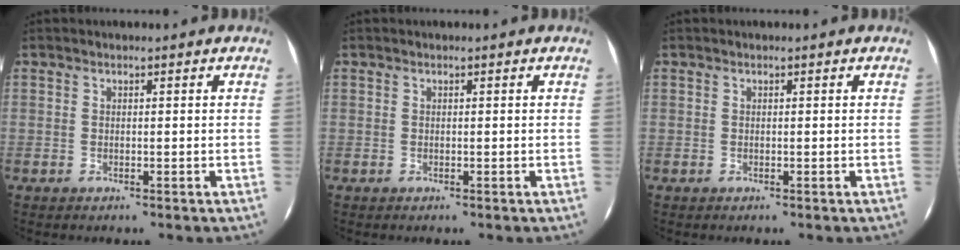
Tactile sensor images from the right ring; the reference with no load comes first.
{"total": 0.0}
{"total": 0.0}